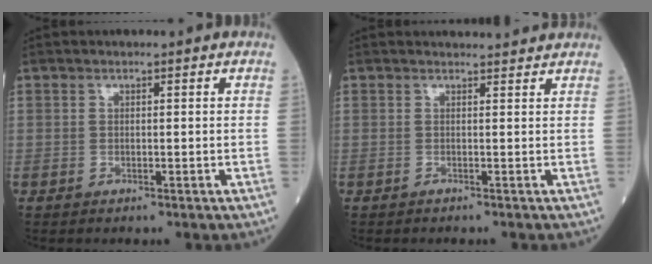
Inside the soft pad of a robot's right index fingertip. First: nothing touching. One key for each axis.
{"total": 2.9, "fx": 2.7, "fy": 0.5, "fz": 1.0, "tx": -0.029, "ty": 0.024, "tz": 0.024}